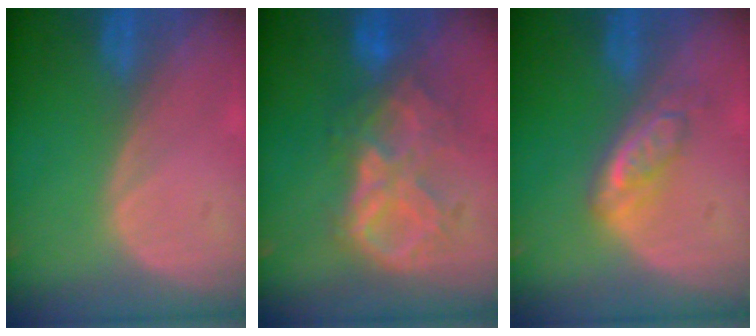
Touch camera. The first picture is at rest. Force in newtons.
{"total": 9.1, "press": 7.9, "slide": 4.5}
{"total": 4.9, "press": 4.6, "slide": 1.9}